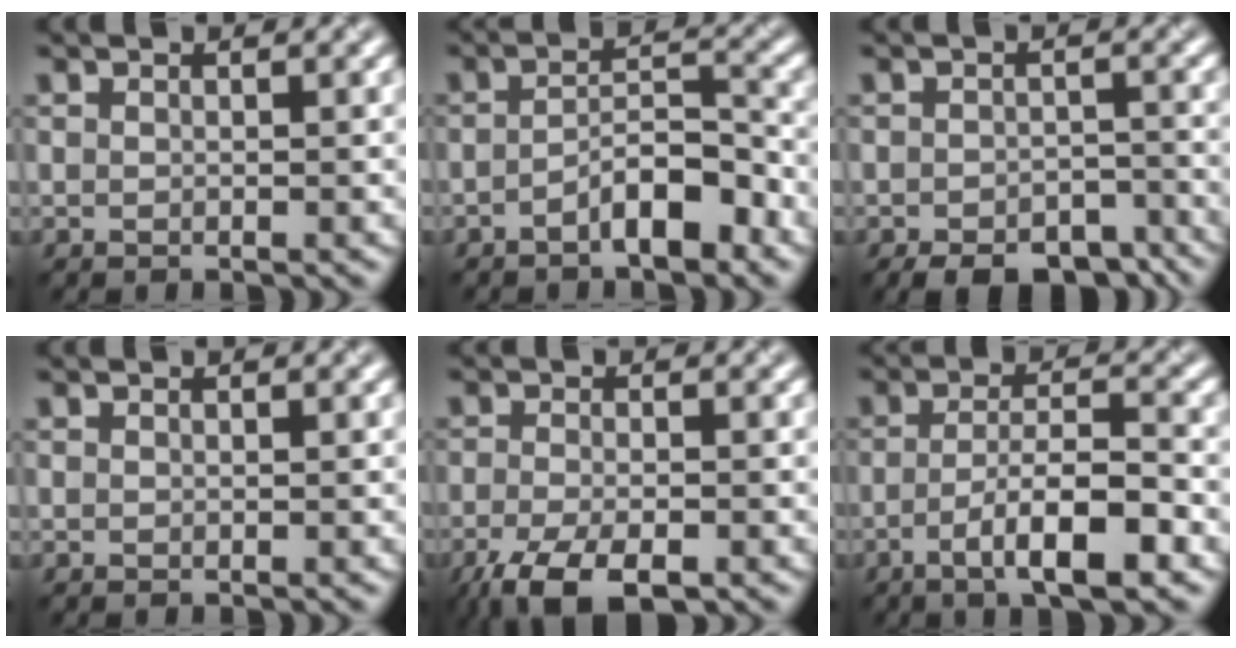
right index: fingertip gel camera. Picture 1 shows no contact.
{"total": 4.3, "force": [-2.4, 1.2, 3.3], "torque": [-0.056, 0.016, -0.042]}
{"total": 6.1, "force": [-4.7, 2.6, 2.8], "torque": [-0.037, -0.010, -0.065]}
{"total": 0.0}
{"total": 5.8, "force": [-3.6, 1.9, 4.1], "torque": [-0.086, -0.010, -0.069]}
{"total": 6.0, "force": [-2.6, 1.2, 5.3], "torque": [-0.094, 0.009, -0.045]}